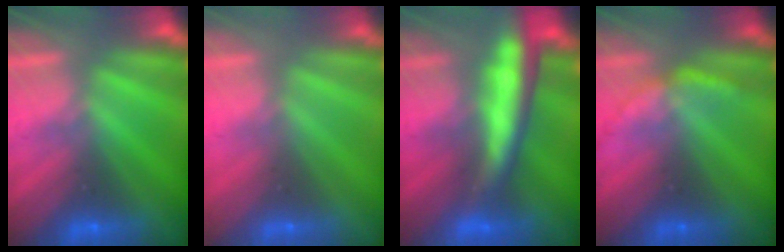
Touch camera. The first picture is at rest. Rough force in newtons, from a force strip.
{"total": 2.8}
{"total": 8.1}
{"total": 2.1}